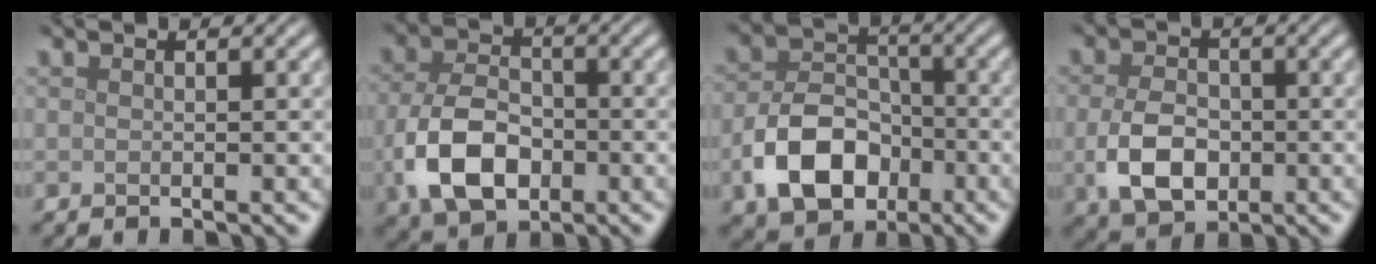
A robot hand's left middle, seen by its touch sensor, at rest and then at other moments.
{"total": 7.4, "force": [-2.3, 4.9, 5.0], "torque": [-0.113, -0.006, -0.045]}
{"total": 7.5, "force": [-2.9, 5.2, 4.5], "torque": [-0.084, -0.004, -0.054]}
{"total": 5.5, "force": [-1.2, 3.8, 3.8], "torque": [-0.085, -0.011, -0.022]}